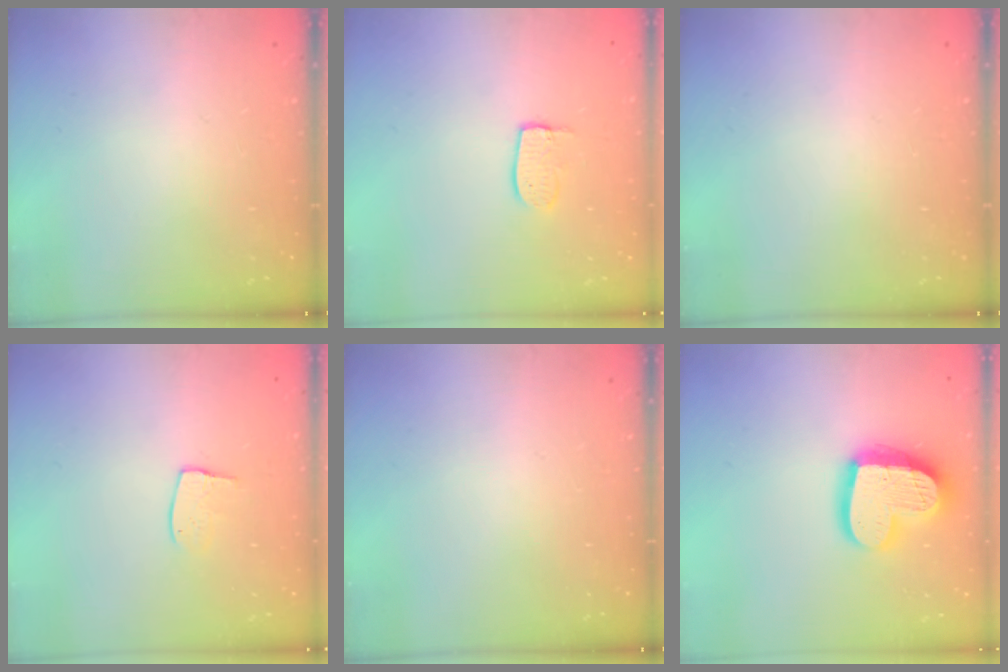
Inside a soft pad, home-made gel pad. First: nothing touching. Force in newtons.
{"total": 5.5, "press": 5.5, "slide": 0.4}
{"total": 0.0}
{"total": 7.5, "press": 7.5, "slide": 0.4}
{"total": 0.0}
{"total": 18.9, "press": 18.8, "slide": 1.7}